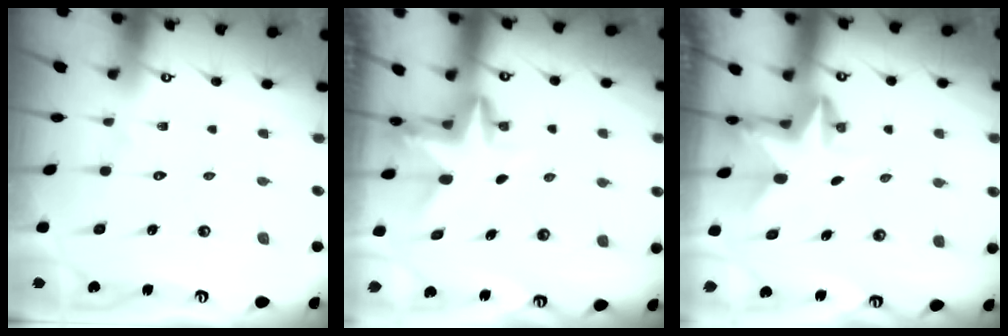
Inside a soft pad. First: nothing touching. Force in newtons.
{"total": 3.3, "press": 3.3, "slide": 0.3}
{"total": 2.4, "press": 2.4, "slide": 0.4}